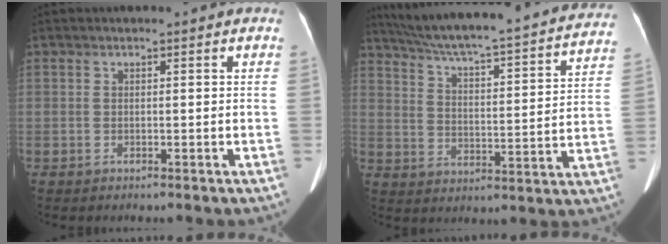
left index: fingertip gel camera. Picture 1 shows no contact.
{"total": 31.4, "force": [28.2, 3.3, 13.4], "torque": [-0.221, -0.044, 0.364]}